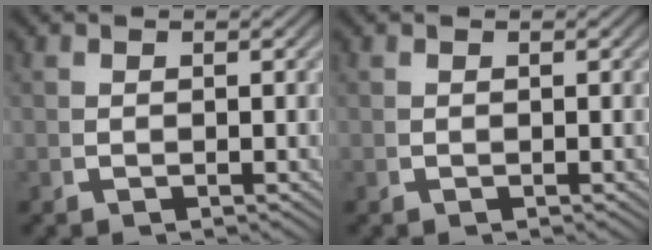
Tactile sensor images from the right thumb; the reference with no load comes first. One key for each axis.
{"total": 0.0}